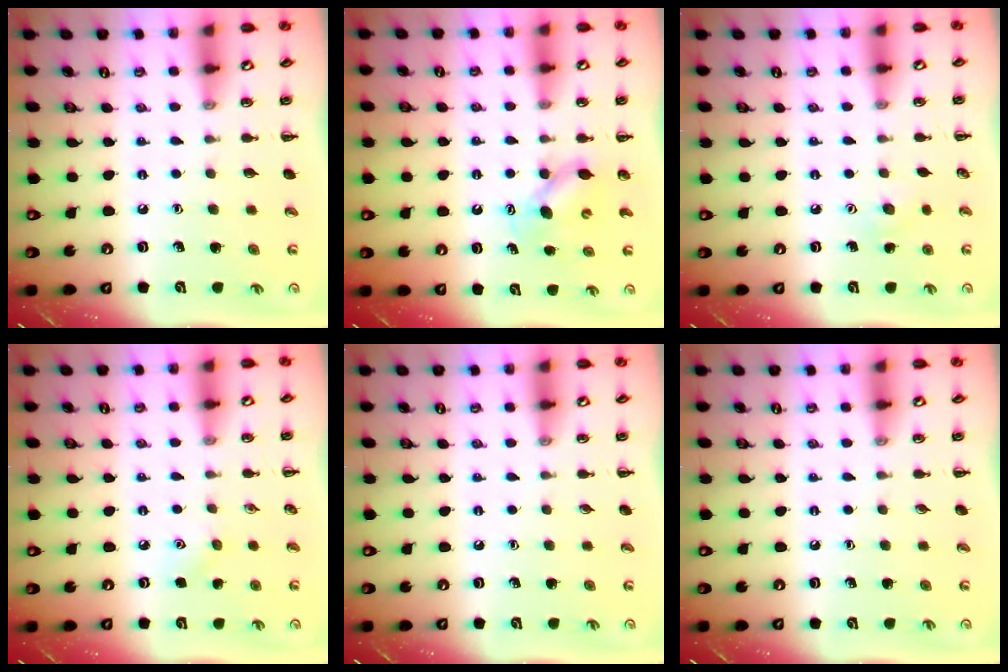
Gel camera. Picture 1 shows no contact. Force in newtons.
{"total": 5.7, "press": 5.7, "slide": 0.5}
{"total": 5.6, "press": 5.4, "slide": 1.6}
{"total": 3.9, "press": 3.8, "slide": 0.9}
{"total": 0.0}
{"total": 0.0}